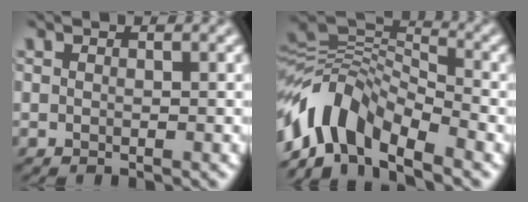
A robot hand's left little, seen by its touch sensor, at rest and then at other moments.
{"total": 8.5, "force": [-5.1, 3.9, 5.5], "torque": [-0.094, 0.014, -0.112]}